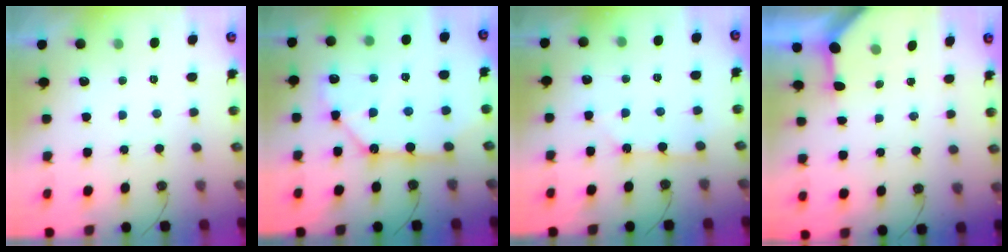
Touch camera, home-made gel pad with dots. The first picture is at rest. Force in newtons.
{"total": 11.7, "press": 11.6, "slide": 1.5}
{"total": 3.0, "press": 3.0, "slide": 0.4}
{"total": 3.2, "press": 3.2, "slide": 0.3}